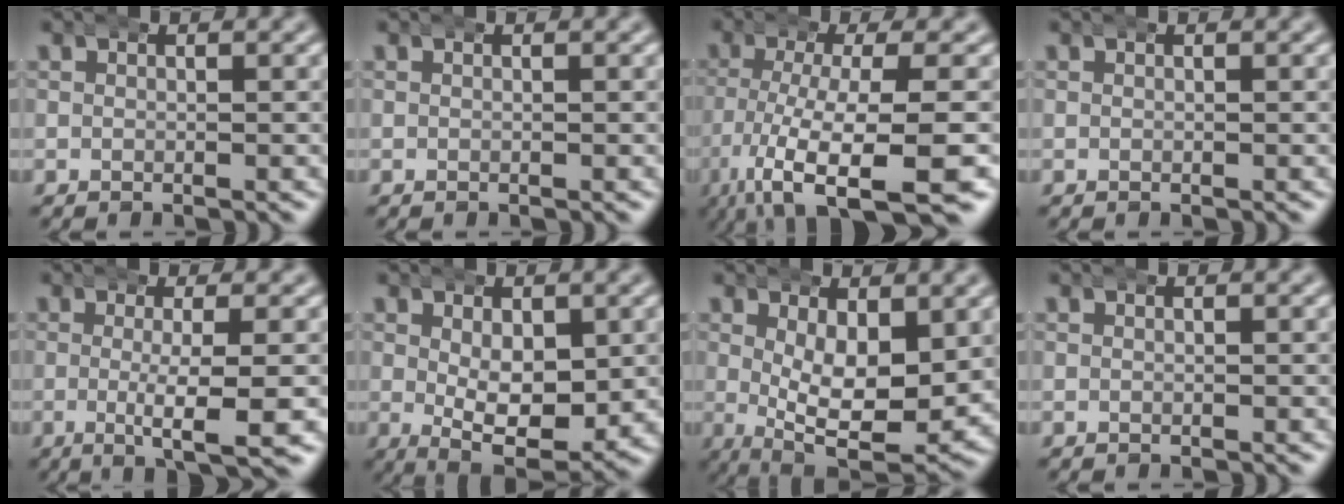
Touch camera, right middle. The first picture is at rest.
{"total": 0.0}
{"total": 11.1, "force": [-7.7, 3.3, 7.3], "torque": [-0.147, -0.047, -0.091]}
{"total": 0.0}
{"total": 5.4, "force": [-1.8, 0.6, 5.1], "torque": [-0.078, -0.015, -0.026]}
{"total": 7.9, "force": [-1.5, 4.2, 6.5], "torque": [-0.100, -0.036, -0.008]}
{"total": 9.0, "force": [-1.7, 4.4, 7.6], "torque": [-0.130, -0.048, -0.002]}
{"total": 0.0}